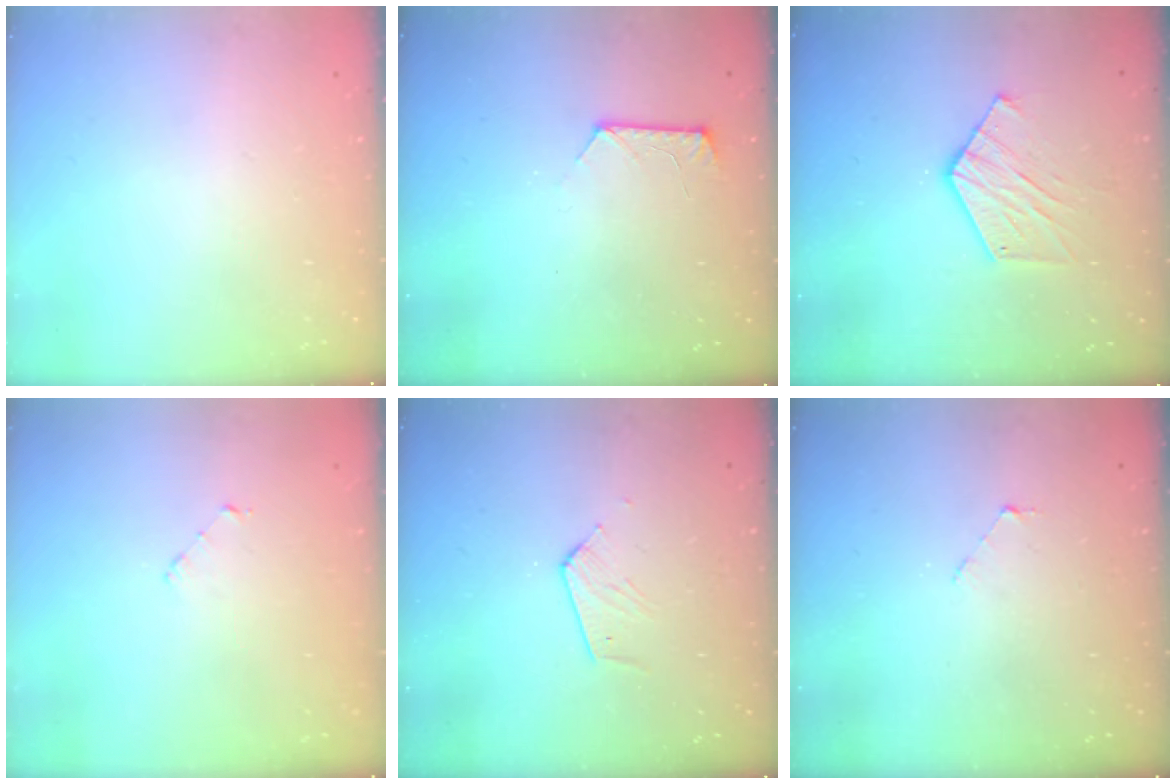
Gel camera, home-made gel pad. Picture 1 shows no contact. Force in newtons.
{"total": 8.0, "press": 8.0, "slide": 0.8}
{"total": 9.6, "press": 9.6, "slide": 0.3}
{"total": 2.9, "press": 2.9, "slide": 0.2}
{"total": 4.4, "press": 4.4, "slide": 0.4}
{"total": 1.6, "press": 1.6, "slide": 0.1}